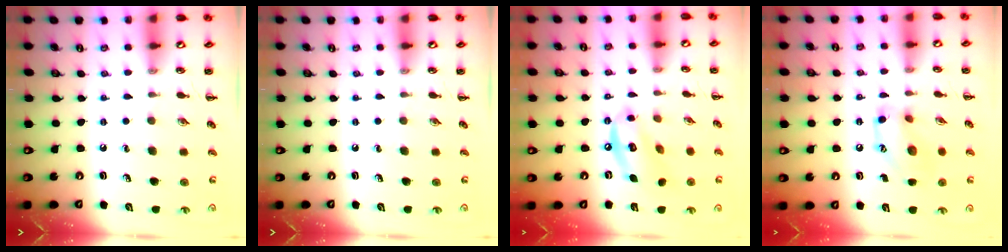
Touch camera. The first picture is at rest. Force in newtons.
{"total": 0.0}
{"total": 11.4, "press": 11.2, "slide": 1.8}
{"total": 11.4, "press": 11.3, "slide": 0.5}